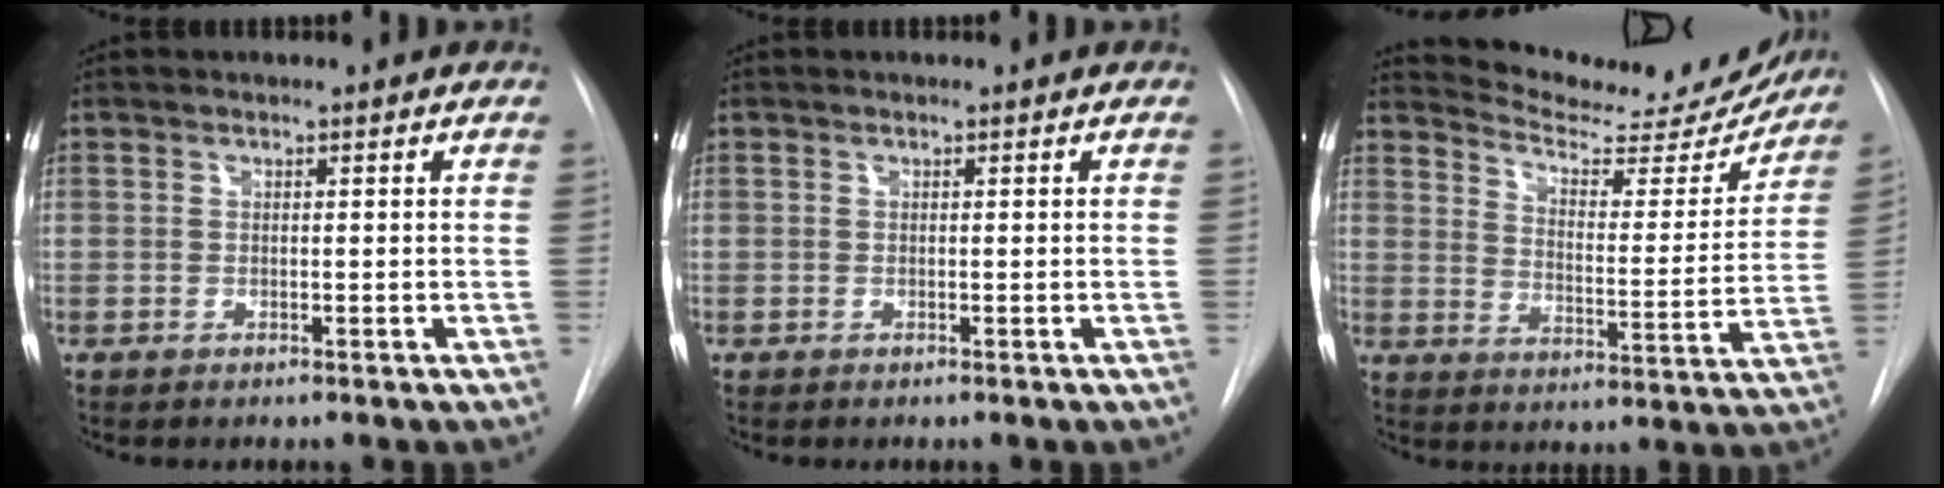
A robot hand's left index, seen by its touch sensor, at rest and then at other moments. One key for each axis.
{"total": 0.0}
{"total": 17.4, "fx": 16.7, "fy": 2.9, "fz": 4.0, "tx": -0.052, "ty": -0.049, "tz": 0.218}